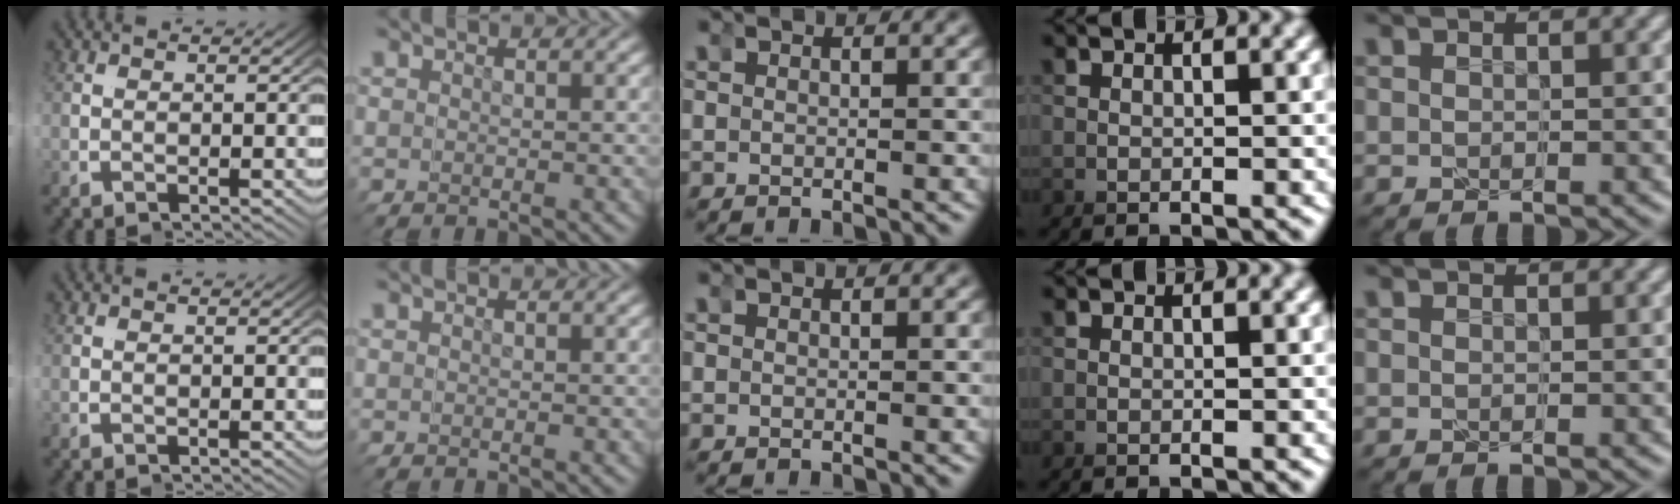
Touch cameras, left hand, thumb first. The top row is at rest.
{}